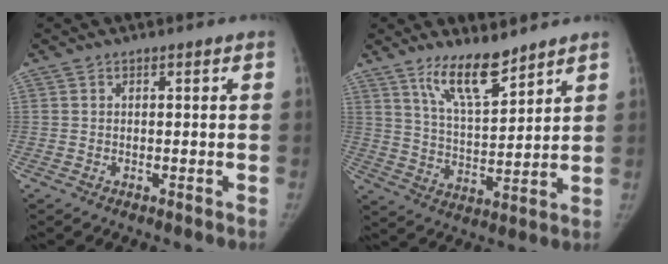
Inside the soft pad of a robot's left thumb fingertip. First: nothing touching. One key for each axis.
{"total": 10.1, "fx": 7.7, "fy": 2.7, "fz": 6.1, "tx": -0.090, "ty": -0.059, "tz": 0.149}